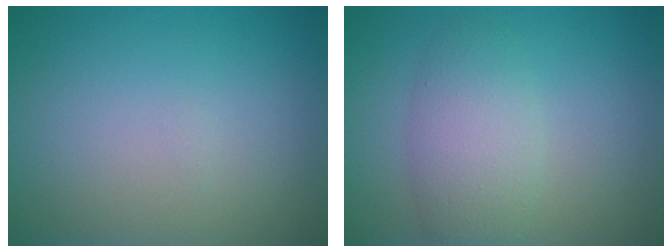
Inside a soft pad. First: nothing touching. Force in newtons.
{"total": 3.8, "press": 3.8, "slide": 0.1}